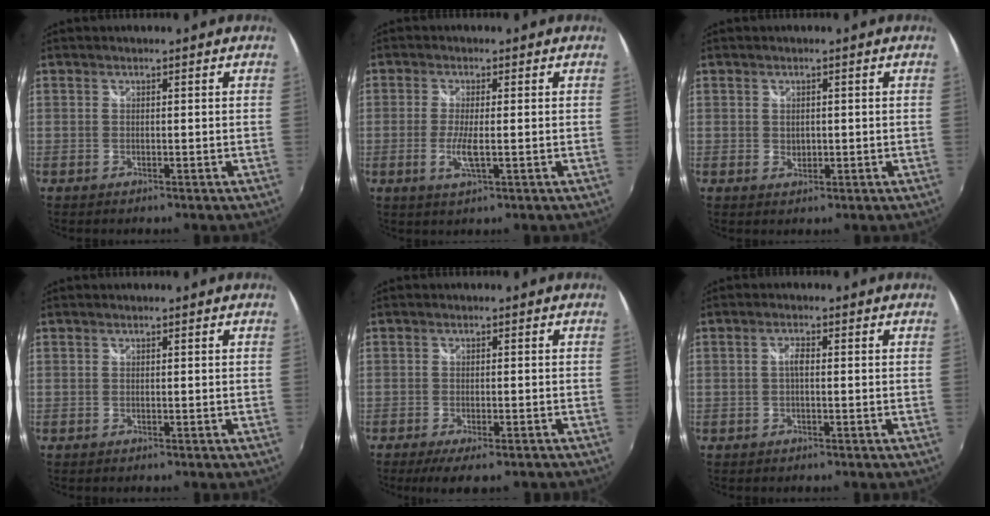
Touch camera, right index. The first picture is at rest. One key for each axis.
{"total": 4.5, "fx": -0.9, "fy": 0.6, "fz": 4.3, "tx": -0.091, "ty": -0.009, "tz": -0.019}
{"total": 1.8, "fx": 0.1, "fy": 1.5, "fz": 1.0, "tx": -0.015, "ty": 0.000, "tz": 0.002}
{"total": 0.0}
{"total": 7.3, "fx": -5.5, "fy": 1.9, "fz": 4.5, "tx": -0.098, "ty": -0.029, "tz": -0.083}
{"total": 1.5, "fx": -0.2, "fy": 0.5, "fz": 1.4, "tx": -0.028, "ty": 0.005, "tz": -0.005}